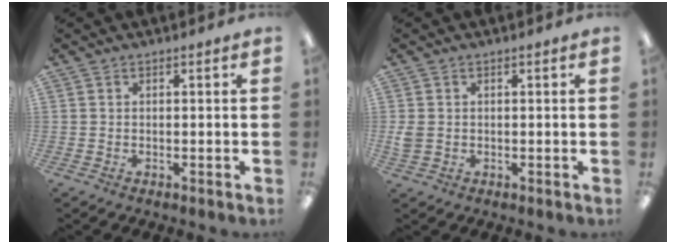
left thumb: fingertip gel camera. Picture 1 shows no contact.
{"total": 2.6, "force": [0.0, 2.1, 1.4], "torque": [-0.018, 0.003, -0.002]}